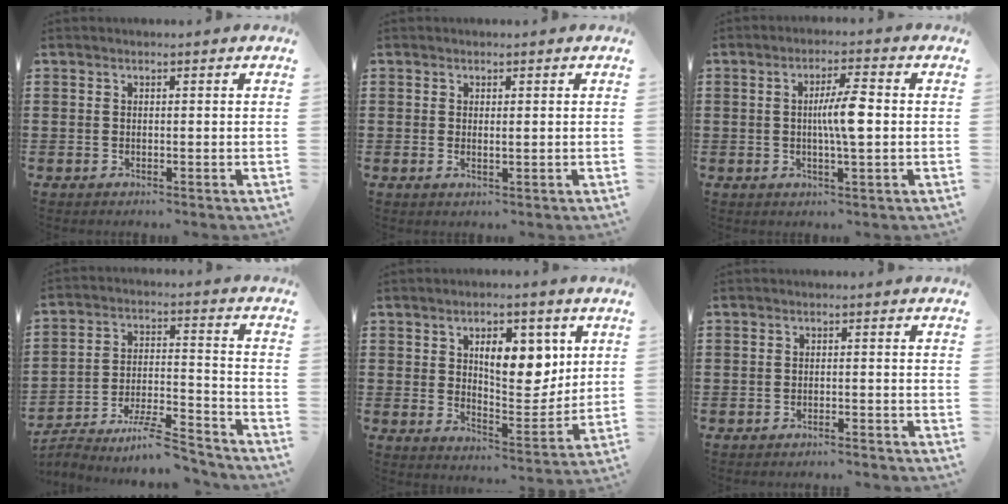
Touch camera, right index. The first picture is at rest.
{"total": 0.9, "force": [0.2, 0.2, 0.9], "torque": [-0.018, 0.002, 0.003]}
{"total": 6.1, "force": [0.0, 0.8, 6.0], "torque": [-0.107, 0.001, -0.004]}
{"total": 8.4, "force": [-7.2, 1.3, 4.2], "torque": [-0.068, 0.012, -0.137]}
{"total": 9.0, "force": [3.6, 4.7, 6.7], "torque": [-0.099, -0.005, 0.054]}
{"total": 1.3, "force": [-1.3, -0.2, 0.2], "torque": [-0.006, 0.002, -0.026]}